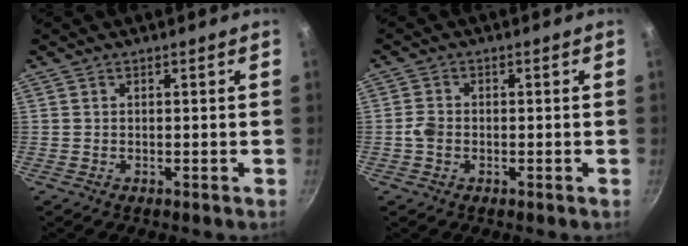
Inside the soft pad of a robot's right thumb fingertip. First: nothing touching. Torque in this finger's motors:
{"motor_torque": [0.55, 1.22, 0.76, 0.08, 0.02]}